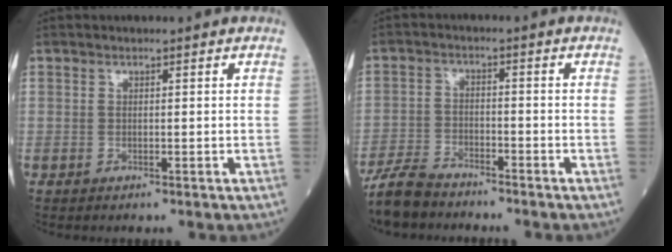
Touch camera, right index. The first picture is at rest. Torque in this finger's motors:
{"motor_torque": [0.10, -0.08, 0.12, 0.06]}